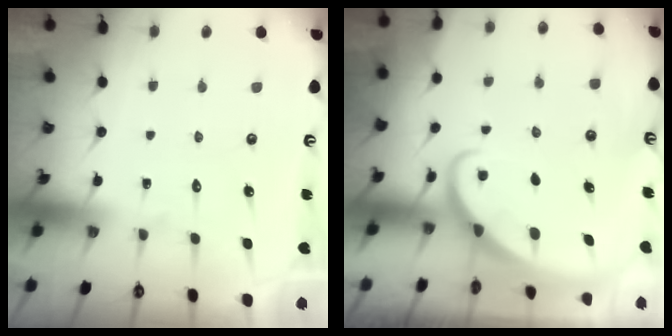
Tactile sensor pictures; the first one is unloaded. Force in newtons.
{"total": 2.3, "press": 2.3, "slide": 0.2}